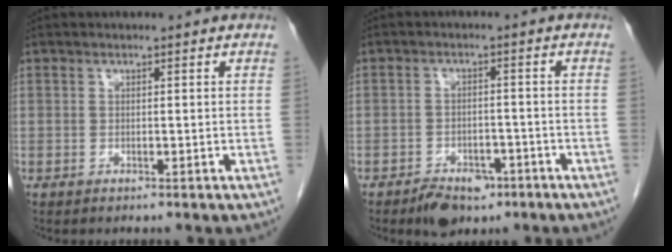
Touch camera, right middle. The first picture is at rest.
{"total": 5.6, "force": [-3.9, 3.0, 2.6], "torque": [-0.040, 0.002, -0.056]}